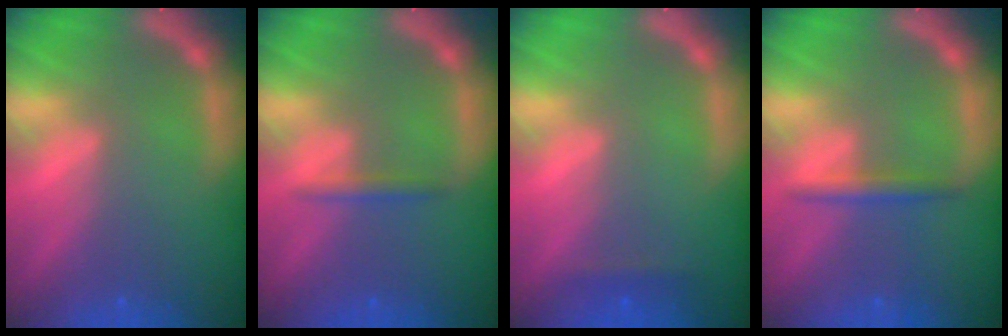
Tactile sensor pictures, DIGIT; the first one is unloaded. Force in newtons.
{"total": 1.4}
{"total": 0.9}
{"total": 1.9}